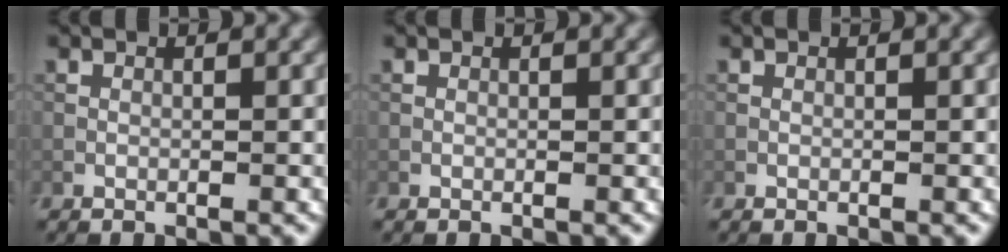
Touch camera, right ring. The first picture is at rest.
{"total": 0.0}
{"total": 0.0}